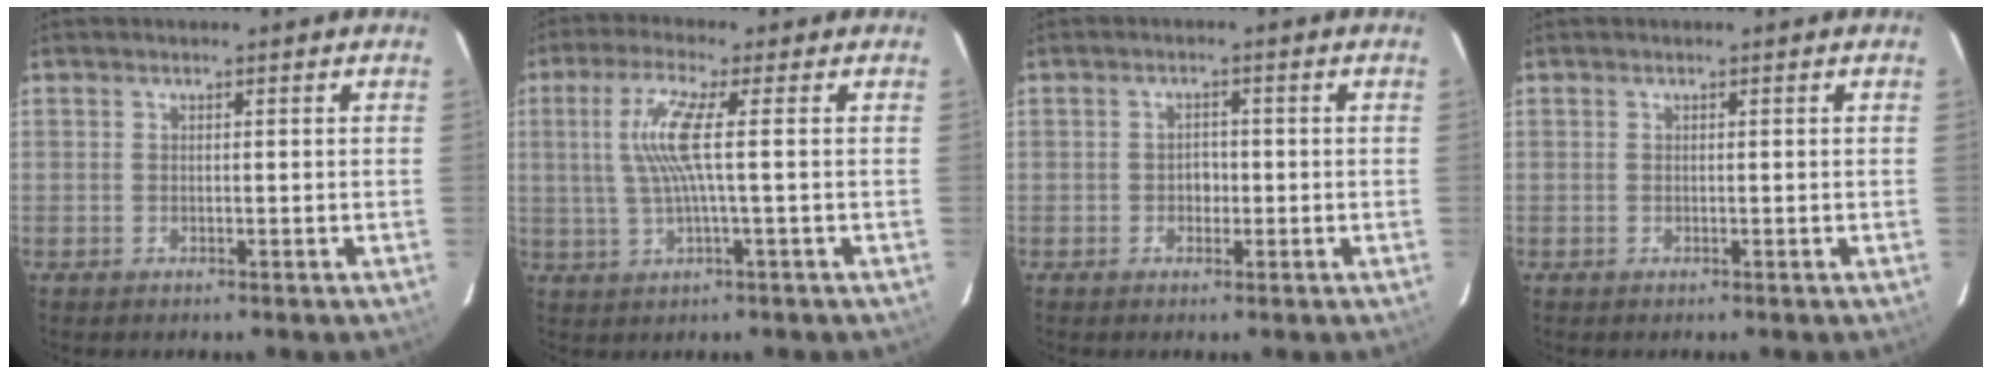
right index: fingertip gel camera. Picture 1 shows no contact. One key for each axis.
{"total": 7.4, "fx": 0.7, "fy": -0.5, "fz": 7.3, "tx": -0.145, "ty": -0.002, "tz": 0.022}
{"total": 1.9, "fx": -0.6, "fy": 1.6, "fz": 0.8, "tx": -0.013, "ty": 0.007, "tz": -0.009}
{"total": 0.0}